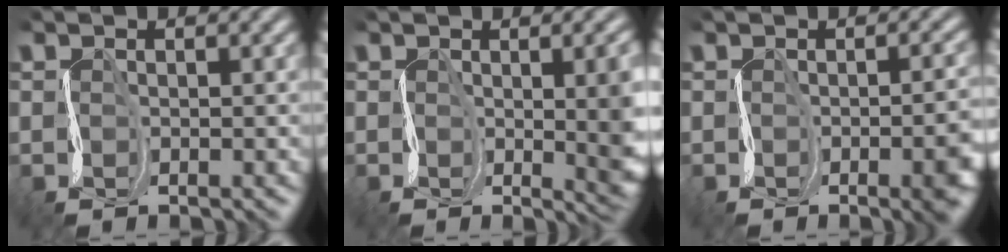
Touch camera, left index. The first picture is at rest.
{"total": 9.8, "force": [0.0, 4.1, 9.0], "torque": [-0.096, -0.002, 0.010]}
{"total": 7.7, "force": [-2.2, 3.1, 6.7], "torque": [-0.048, 0.000, -0.025]}